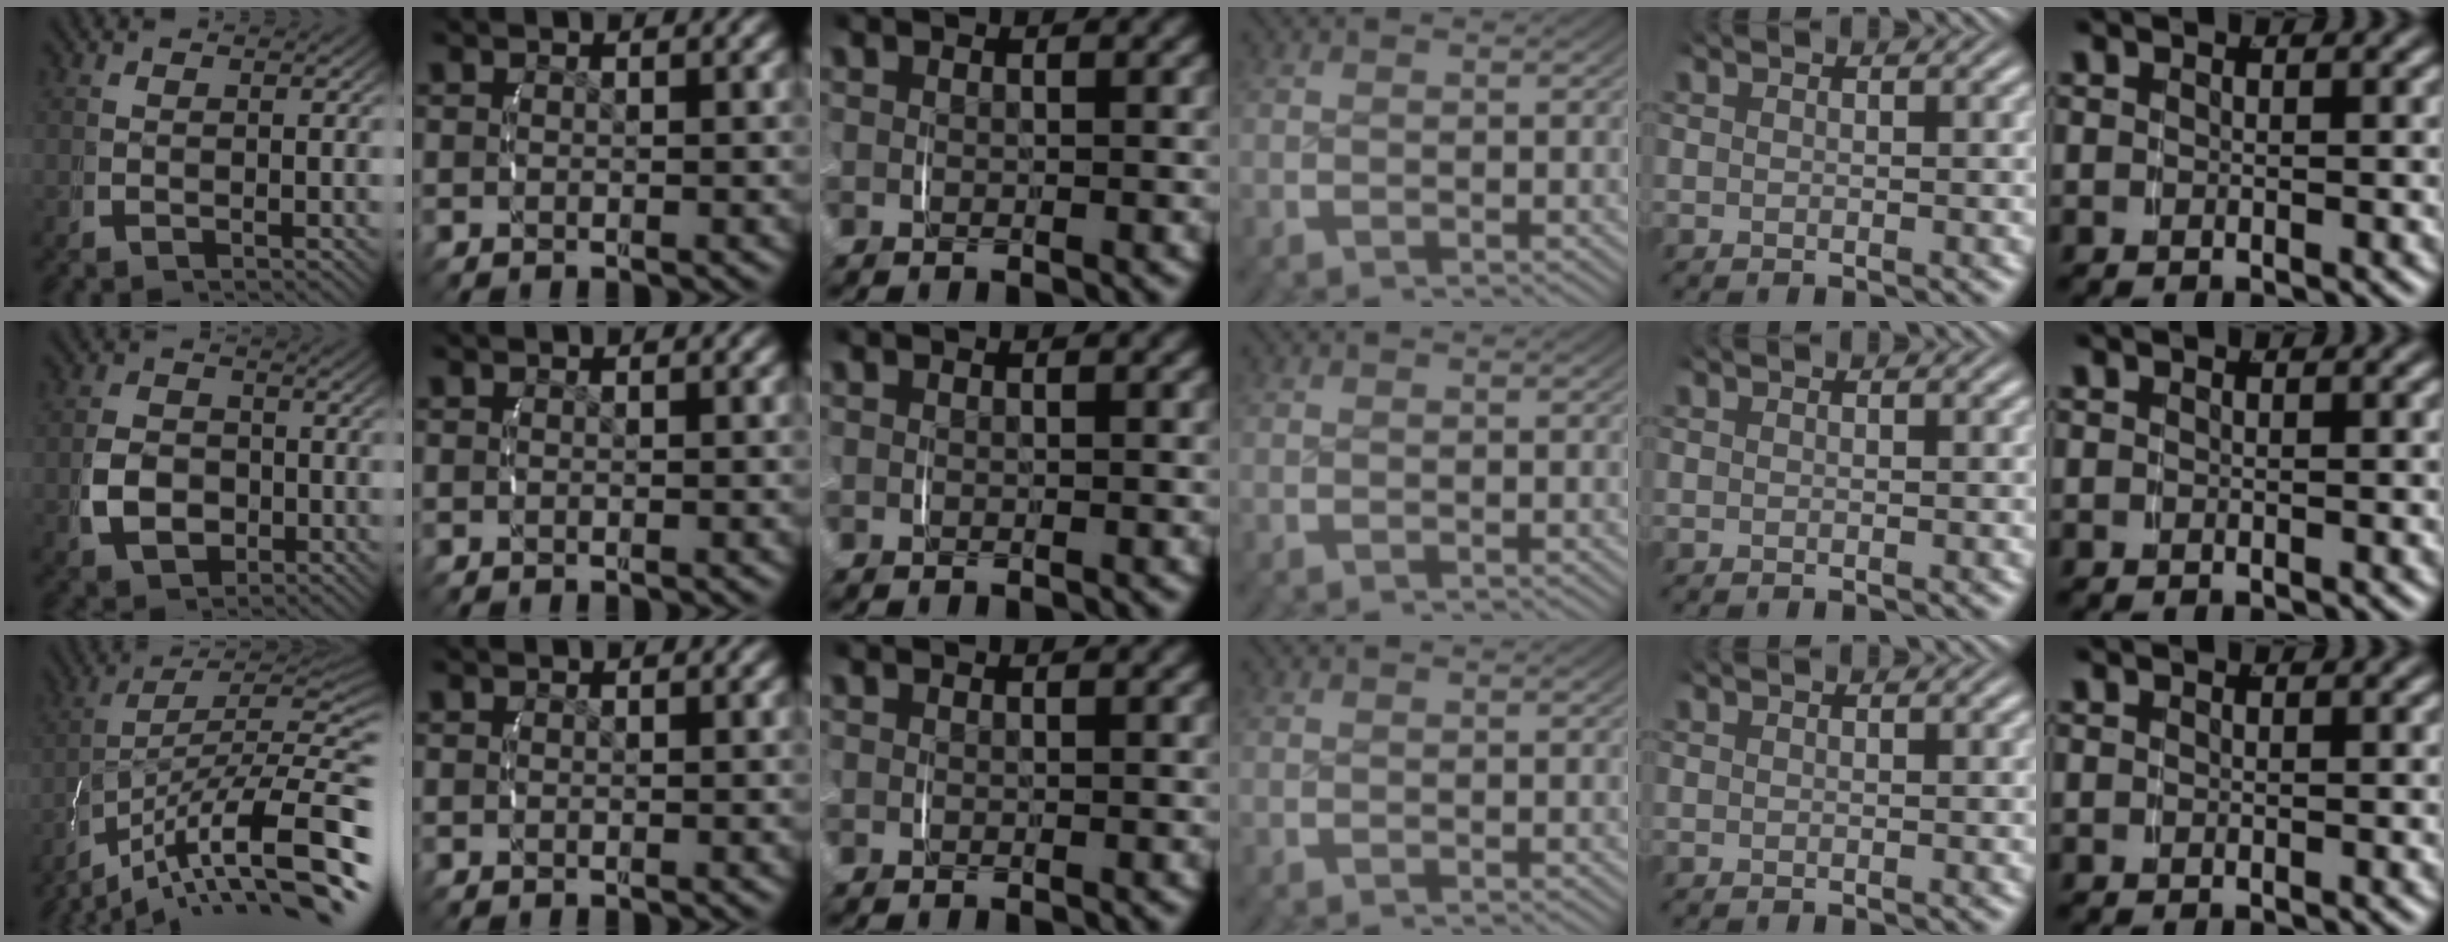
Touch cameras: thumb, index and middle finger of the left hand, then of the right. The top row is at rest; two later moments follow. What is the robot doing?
{"motion": "lift_and_place", "object": "string"}